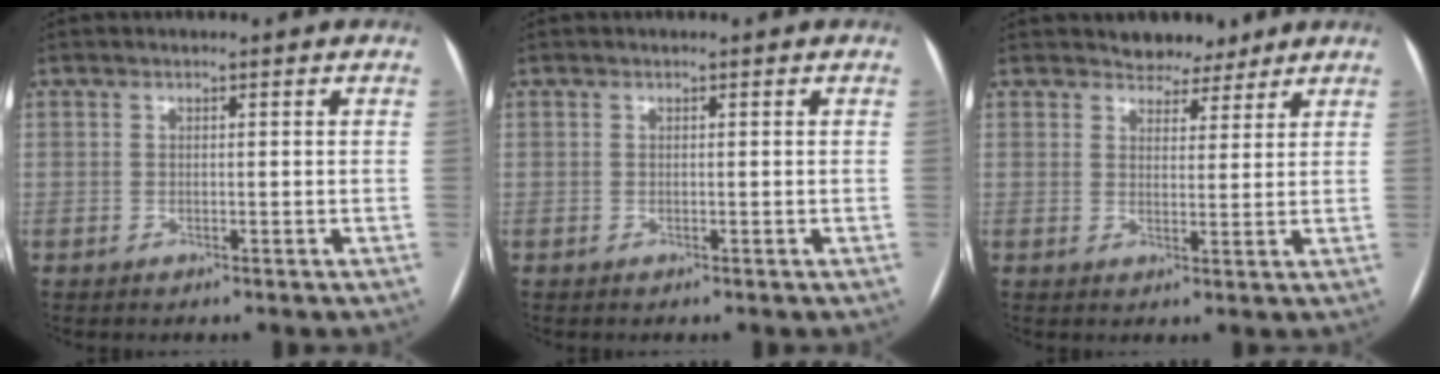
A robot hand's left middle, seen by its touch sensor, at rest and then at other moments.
{"total": 0.0}
{"total": 4.3, "force": [3.7, 2.2, 0.7], "torque": [-0.006, 0.000, 0.054]}